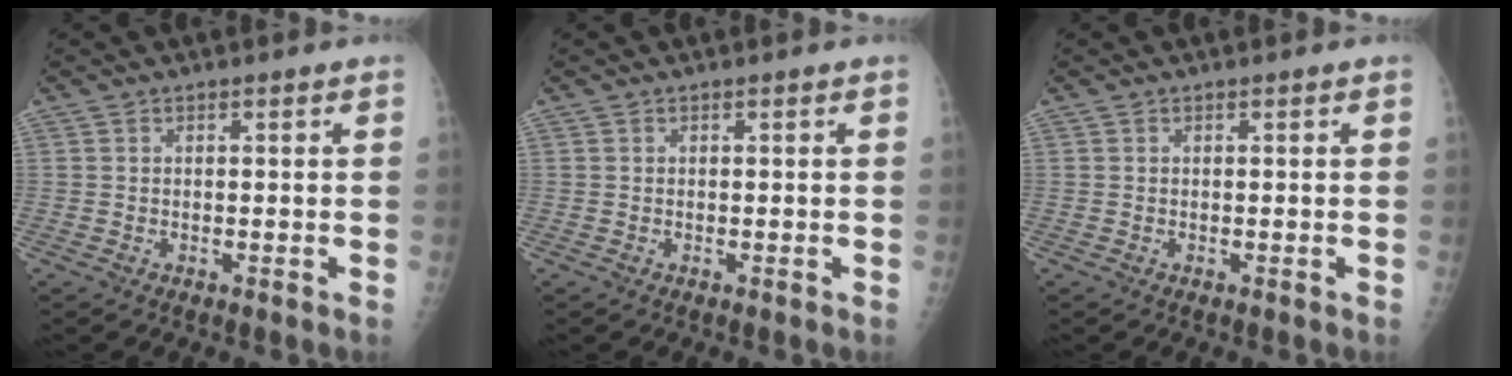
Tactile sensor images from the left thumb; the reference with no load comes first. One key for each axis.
{"total": 0.0}
{"total": 0.0}